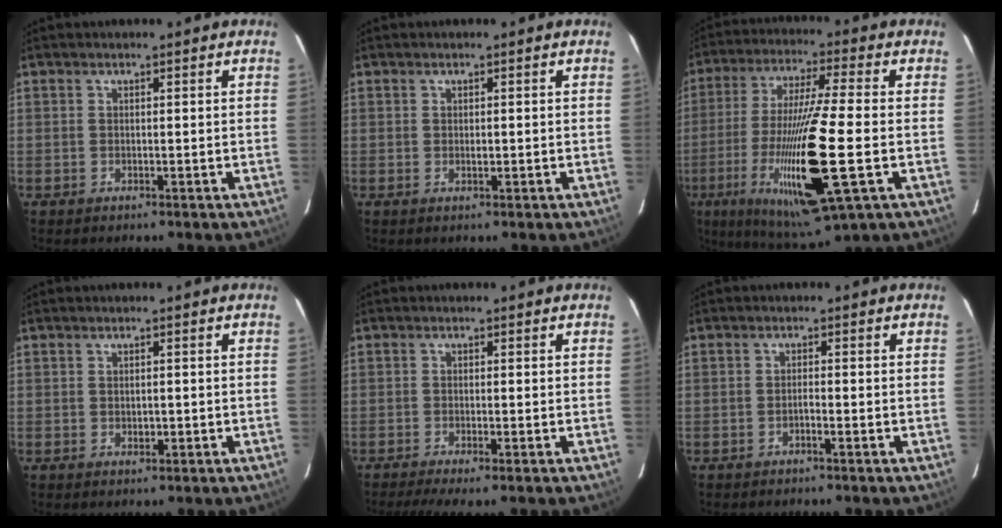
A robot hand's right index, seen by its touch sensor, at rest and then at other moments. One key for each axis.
{"total": 0.6, "fx": -0.1, "fy": 0.2, "fz": 0.6, "tx": -0.008, "ty": 0.000, "tz": -0.001}
{"total": 19.2, "fx": -5.2, "fy": 1.0, "fz": 18.4, "tx": -0.367, "ty": -0.037, "tz": -0.092}
{"total": 1.2, "fx": -0.1, "fy": 0.8, "fz": 0.8, "tx": -0.010, "ty": 0.000, "tz": 0.002}
{"total": 4.7, "fx": -3.3, "fy": 0.4, "fz": 3.3, "tx": -0.058, "ty": -0.010, "tz": -0.056}
{"total": 1.1, "fx": -0.7, "fy": 0.0, "fz": 0.9, "tx": -0.014, "ty": 0.003, "tz": -0.014}